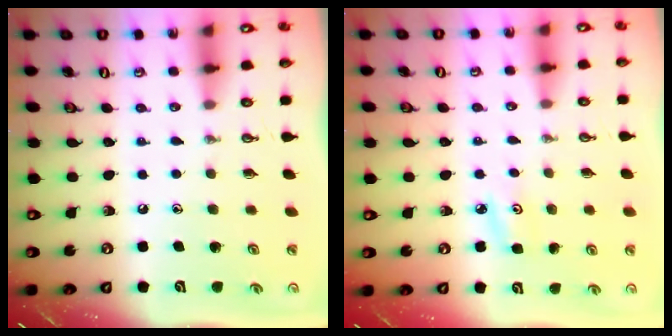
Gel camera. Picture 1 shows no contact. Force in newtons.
{"total": 4.2, "press": 4.2, "slide": 0.4}